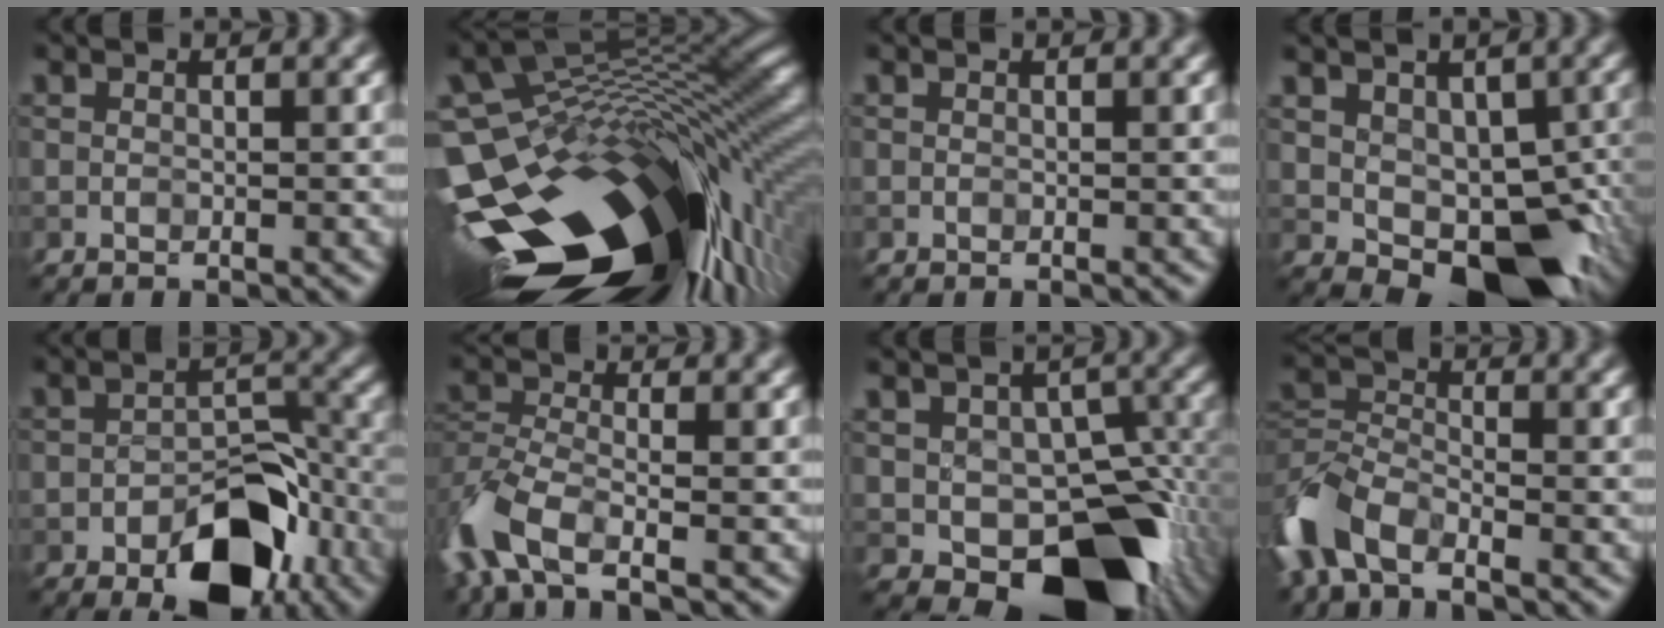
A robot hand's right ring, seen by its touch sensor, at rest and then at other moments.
{"total": 18.2, "force": [-4.0, 8.8, 15.5], "torque": [-0.282, -0.020, -0.068]}
{"total": 0.0}
{"total": 8.0, "force": [-1.3, 5.0, 6.1], "torque": [-0.082, -0.007, -0.012]}
{"total": 9.2, "force": [-5.0, 4.5, 6.2], "torque": [-0.080, -0.002, -0.072]}
{"total": 6.8, "force": [-4.2, 2.9, 4.5], "torque": [-0.104, -0.008, -0.093]}
{"total": 12.1, "force": [-3.8, 7.9, 8.4], "torque": [-0.096, -0.008, -0.059]}
{"total": 7.0, "force": [-4.4, 3.5, 4.0], "torque": [-0.089, -0.002, -0.102]}